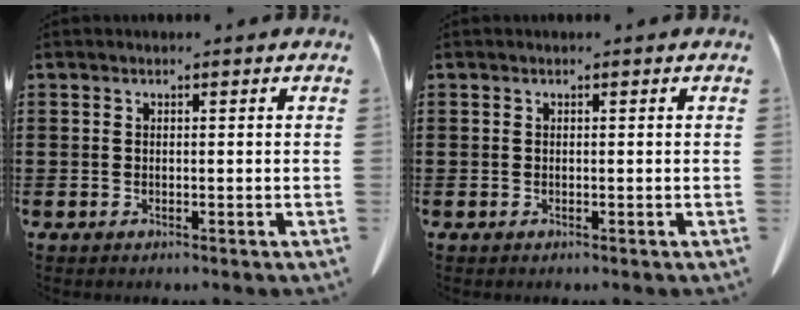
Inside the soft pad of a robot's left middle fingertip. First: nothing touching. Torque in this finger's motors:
{"motor_torque": [-0.02, 0.05, -0.01, -0.01]}